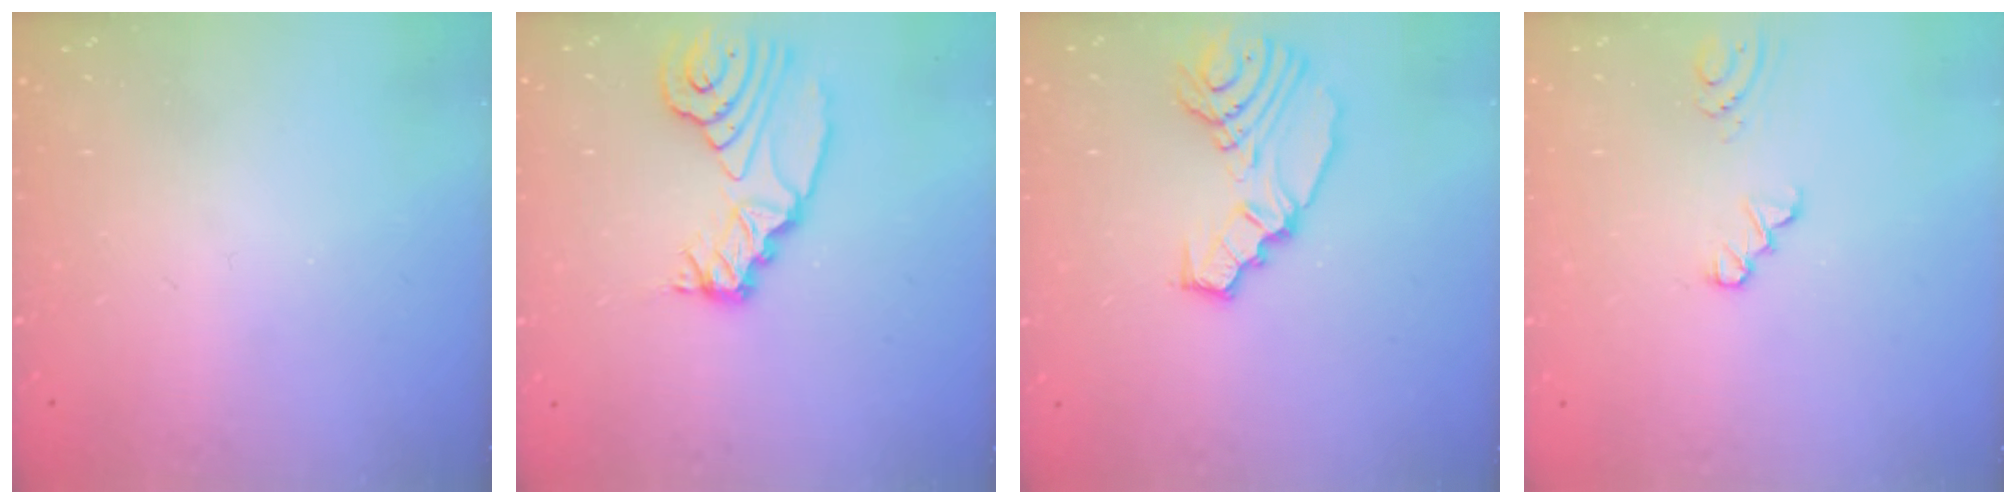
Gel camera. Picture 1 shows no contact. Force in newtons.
{"total": 11.2, "press": 11.1, "slide": 1.3}
{"total": 11.8, "press": 11.2, "slide": 3.6}
{"total": 0.7, "press": 0.7, "slide": 0.1}